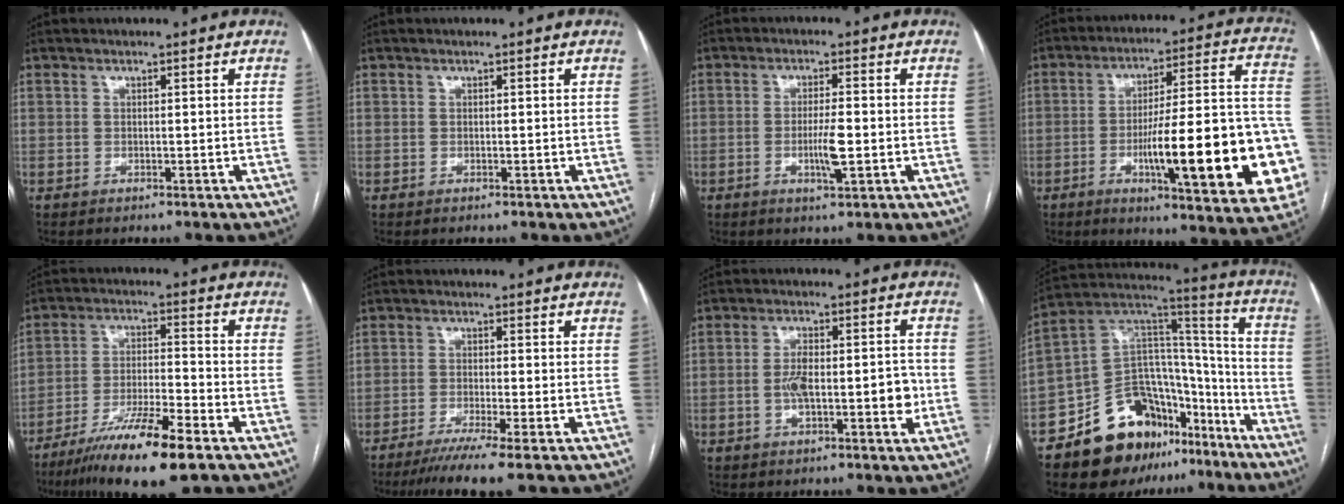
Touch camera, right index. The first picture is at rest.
{"total": 0.0}
{"total": 4.9, "force": [-1.1, 0.5, 4.7], "torque": [-0.089, -0.006, -0.017]}
{"total": 25.5, "force": [-6.6, 3.6, 24.4], "torque": [-0.264, 0.010, -0.085]}
{"total": 13.3, "force": [-8.5, 1.1, 10.2], "torque": [-0.186, -0.028, -0.147]}
{"total": 7.0, "force": [-5.0, -1.1, 4.9], "torque": [-0.075, -0.020, -0.085]}
{"total": 8.4, "force": [-1.4, 2.9, 7.7], "torque": [-0.133, 0.018, -0.020]}
{"total": 22.0, "force": [-14.5, 12.5, 10.6], "torque": [-0.169, 0.077, -0.234]}